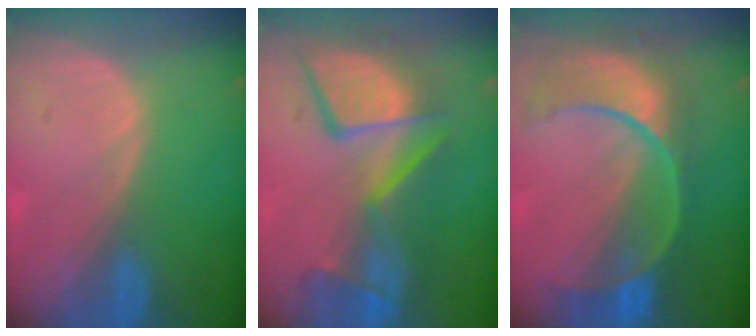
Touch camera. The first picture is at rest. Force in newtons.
{"total": 11.5, "press": 10.7, "slide": 4.4}
{"total": 11.1, "press": 9.4, "slide": 5.9}